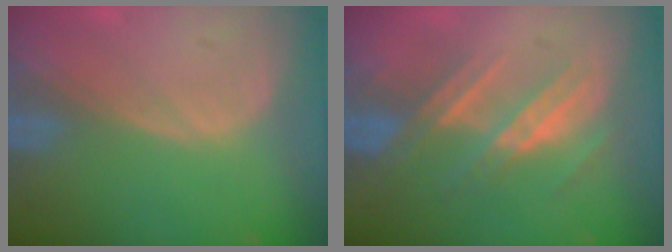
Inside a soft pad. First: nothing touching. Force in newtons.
{"total": 7.2, "press": 6.6, "slide": 2.7}